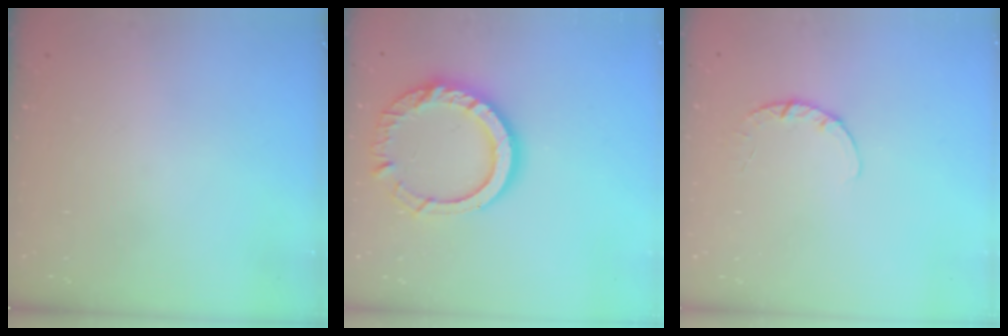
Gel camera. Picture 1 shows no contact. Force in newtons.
{"total": 15.6, "press": 15.5, "slide": 1.4}
{"total": 2.7, "press": 2.7, "slide": 0.4}